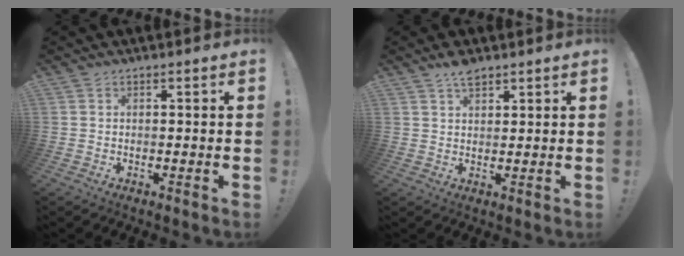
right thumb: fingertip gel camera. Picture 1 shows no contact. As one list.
[{"total": 4.3, "force": [3.4, 1.7, 2.1], "torque": [-0.027, -0.021, 0.060]}]